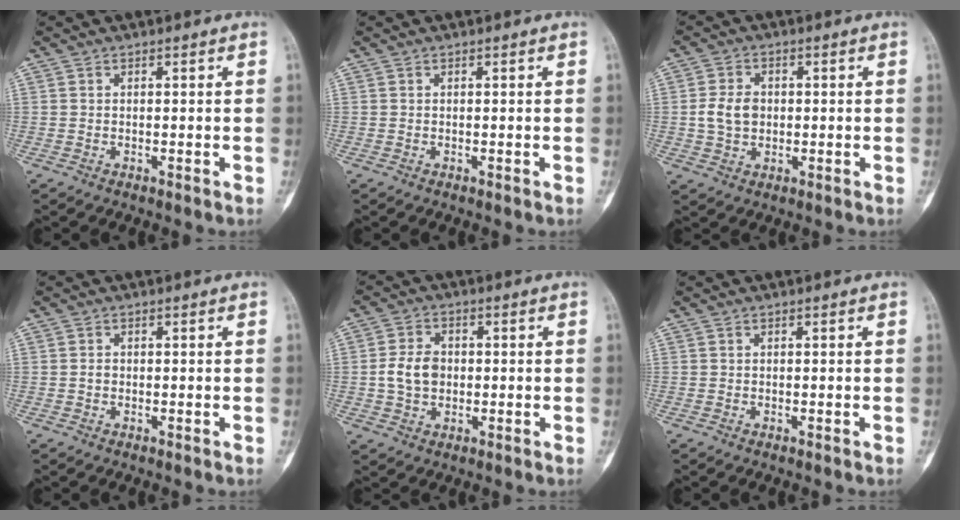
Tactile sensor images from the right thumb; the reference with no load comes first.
{"total": 0.0}
{"total": 5.8, "force": [0.1, 4.4, 3.8], "torque": [-0.061, 0.006, 0.001]}
{"total": 0.8, "force": [-0.1, 0.7, 0.4], "torque": [-0.003, 0.003, -0.004]}
{"total": 6.4, "force": [-0.2, 4.8, 4.2], "torque": [-0.068, 0.009, -0.005]}
{"total": 0.0}